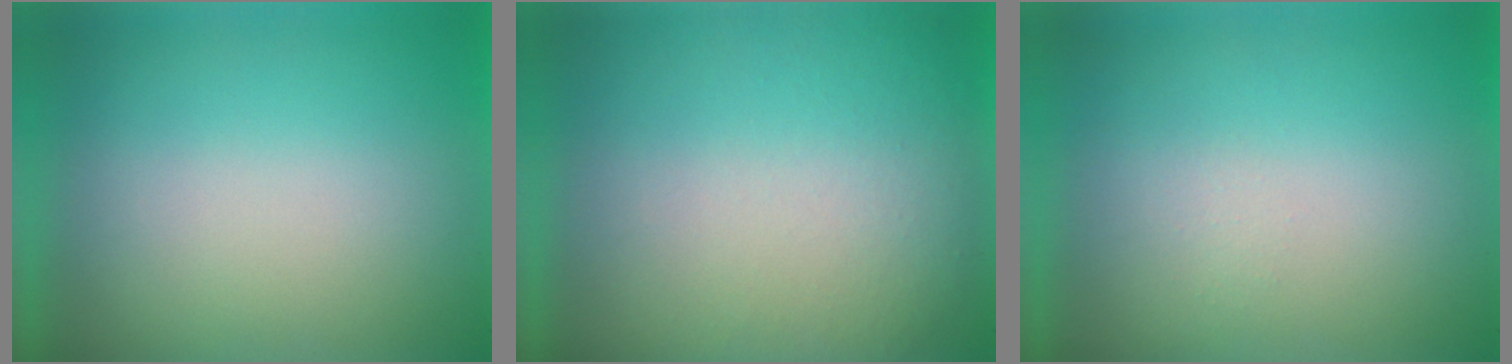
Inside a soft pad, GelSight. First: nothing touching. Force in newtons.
{"total": 3.0}
{"total": 1.3}